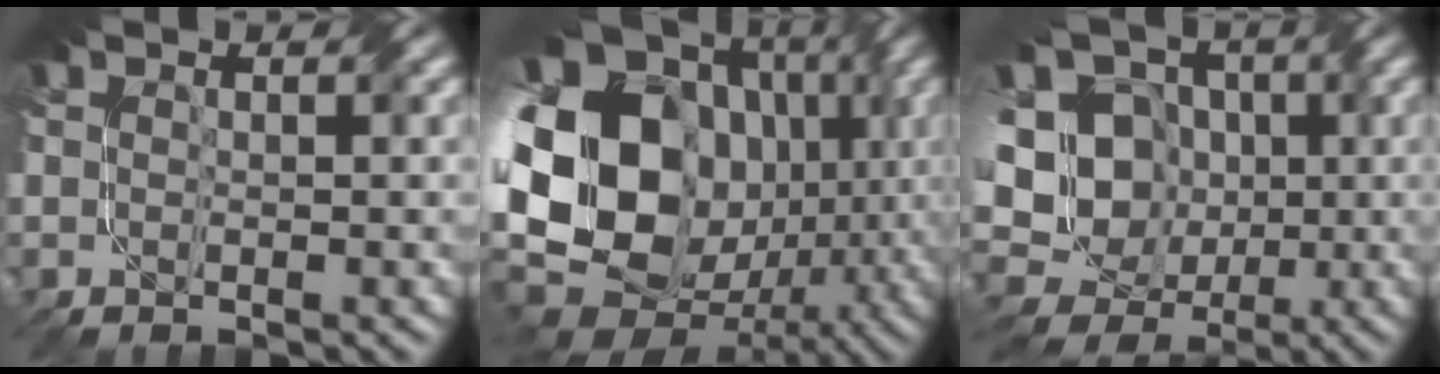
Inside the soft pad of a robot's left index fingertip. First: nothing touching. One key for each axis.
{"total": 21.9, "fx": 0.4, "fy": 17.0, "fz": 13.8, "tx": -0.286, "ty": -0.010, "tz": -0.011}
{"total": 13.5, "fx": -1.1, "fy": 12.1, "fz": 5.9, "tx": -0.147, "ty": 0.027, "tz": -0.029}